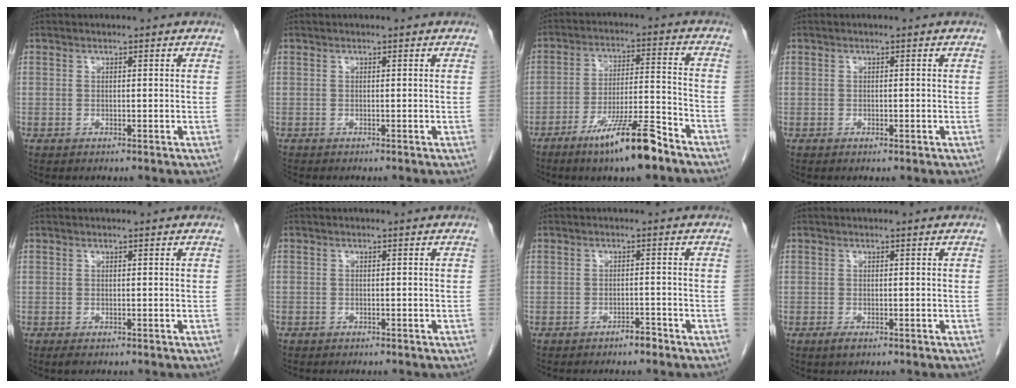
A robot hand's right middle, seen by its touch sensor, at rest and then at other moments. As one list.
[{"total": 0.0}, {"total": 11.8, "force": [-8.0, 0.9, 8.5], "torque": [-0.149, -0.014, -0.139]}, {"total": 0.7, "force": [-0.3, 0.4, 0.5], "torque": [-0.006, 0.001, -0.001]}, {"total": 1.0, "force": [-0.6, 0.4, 0.6], "torque": [-0.011, -0.002, -0.007]}, {"total": 0.8, "force": [-0.6, 0.6, 0.0], "torque": [-0.009, 0.003, -0.012]}, {"total": 1.6, "force": [-1.4, 0.3, 0.8], "torque": [-0.010, 0.001, -0.020]}, {"total": 1.3, "force": [-0.8, 0.5, 0.9], "torque": [-0.020, -0.002, -0.011]}]